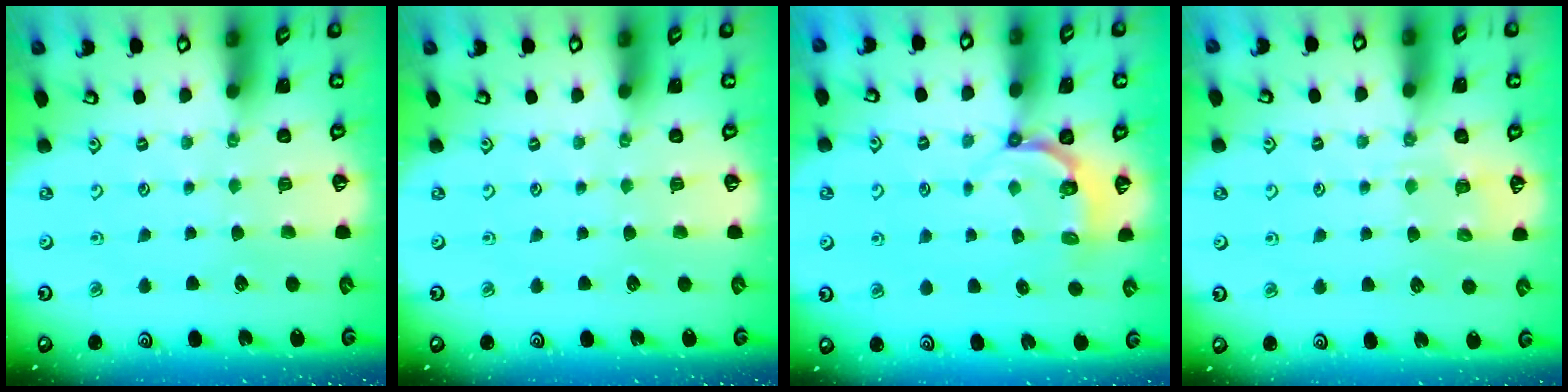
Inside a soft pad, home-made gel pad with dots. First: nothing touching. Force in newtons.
{"total": 0.0}
{"total": 4.5, "press": 3.6, "slide": 2.6}
{"total": 4.8, "press": 4.8, "slide": 0.7}